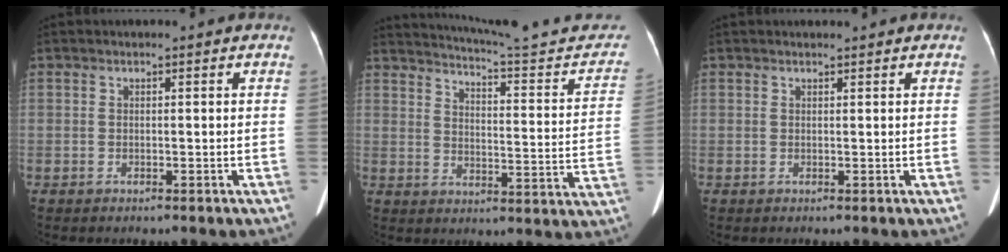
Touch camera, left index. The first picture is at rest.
{"total": 21.5, "force": [20.2, 1.6, 7.2], "torque": [-0.091, -0.061, 0.250]}
{"total": 1.3, "force": [1.3, 0.2, 0.2], "torque": [-0.008, 0.009, 0.021]}